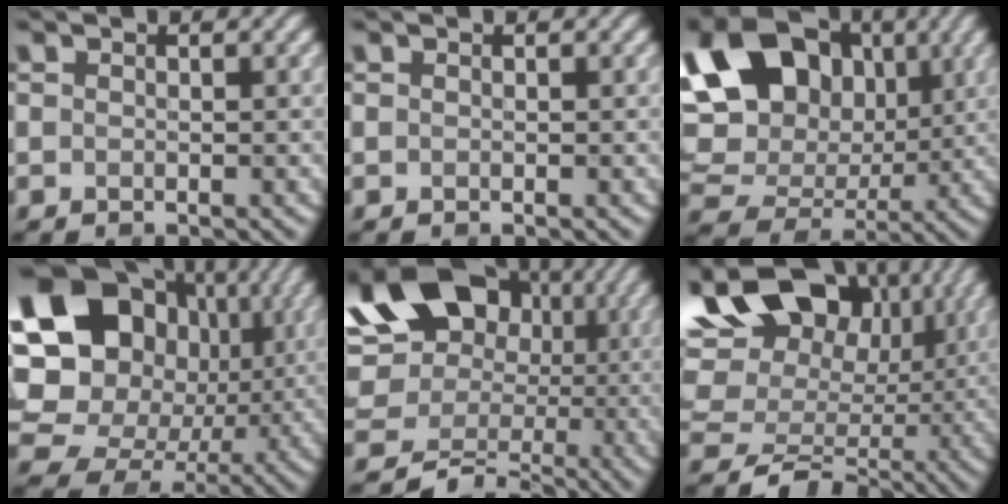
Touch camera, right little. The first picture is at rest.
{"total": 0.0}
{"total": 20.1, "force": [6.6, 15.4, 11.0], "torque": [-0.233, 0.047, 0.095]}
{"total": 22.6, "force": [4.3, 19.0, 11.5], "torque": [-0.226, 0.038, 0.047]}
{"total": 13.6, "force": [2.3, 10.9, 7.8], "torque": [-0.124, 0.013, 0.046]}
{"total": 16.0, "force": [4.9, 11.6, 9.8], "torque": [-0.155, 0.022, 0.079]}